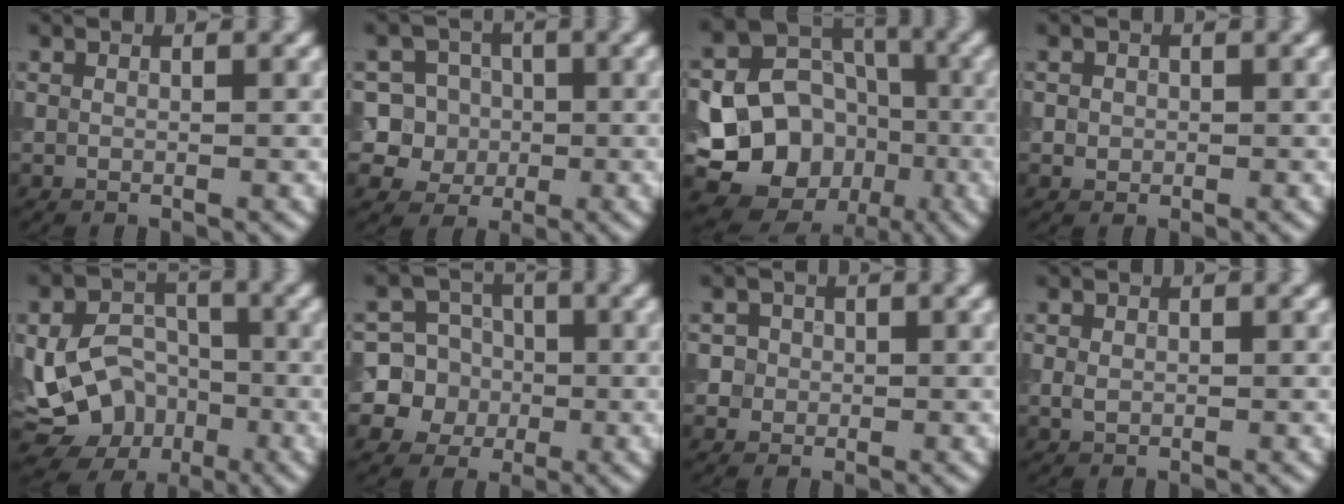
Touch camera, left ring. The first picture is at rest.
{"total": 6.9, "force": [0.0, 6.6, 1.9], "torque": [-0.025, 0.028, -0.009]}
{"total": 15.3, "force": [-4.3, 13.2, 6.5], "torque": [-0.114, -0.025, -0.077]}
{"total": 1.0, "force": [0.0, 0.9, 0.3], "torque": [0.004, -0.003, 0.000]}
{"total": 9.8, "force": [-2.2, 7.9, 5.3], "torque": [-0.053, -0.015, -0.036]}
{"total": 8.6, "force": [-1.1, 8.4, 1.6], "torque": [-0.036, 0.018, -0.044]}
{"total": 2.5, "force": [0.5, 2.4, 0.7], "torque": [0.006, 0.003, 0.004]}
{"total": 1.0, "force": [0.0, 0.8, 0.6], "torque": [-0.013, -0.001, 0.000]}